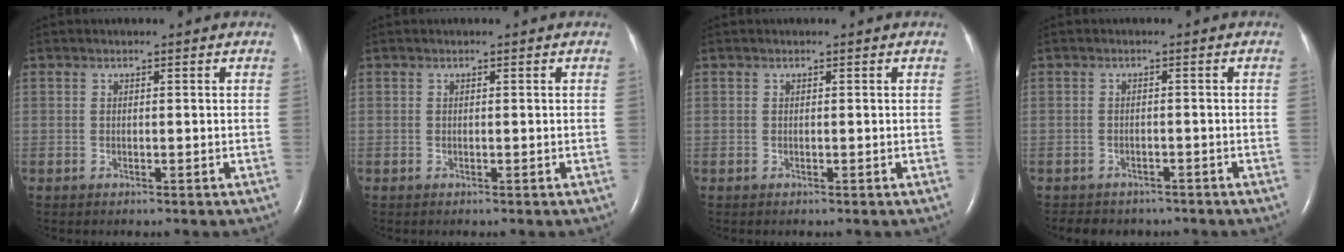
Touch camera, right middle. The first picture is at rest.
{"total": 0.0}
{"total": 0.0}
{"total": 5.6, "force": [-4.8, 2.7, 1.1], "torque": [-0.018, 0.003, -0.058]}